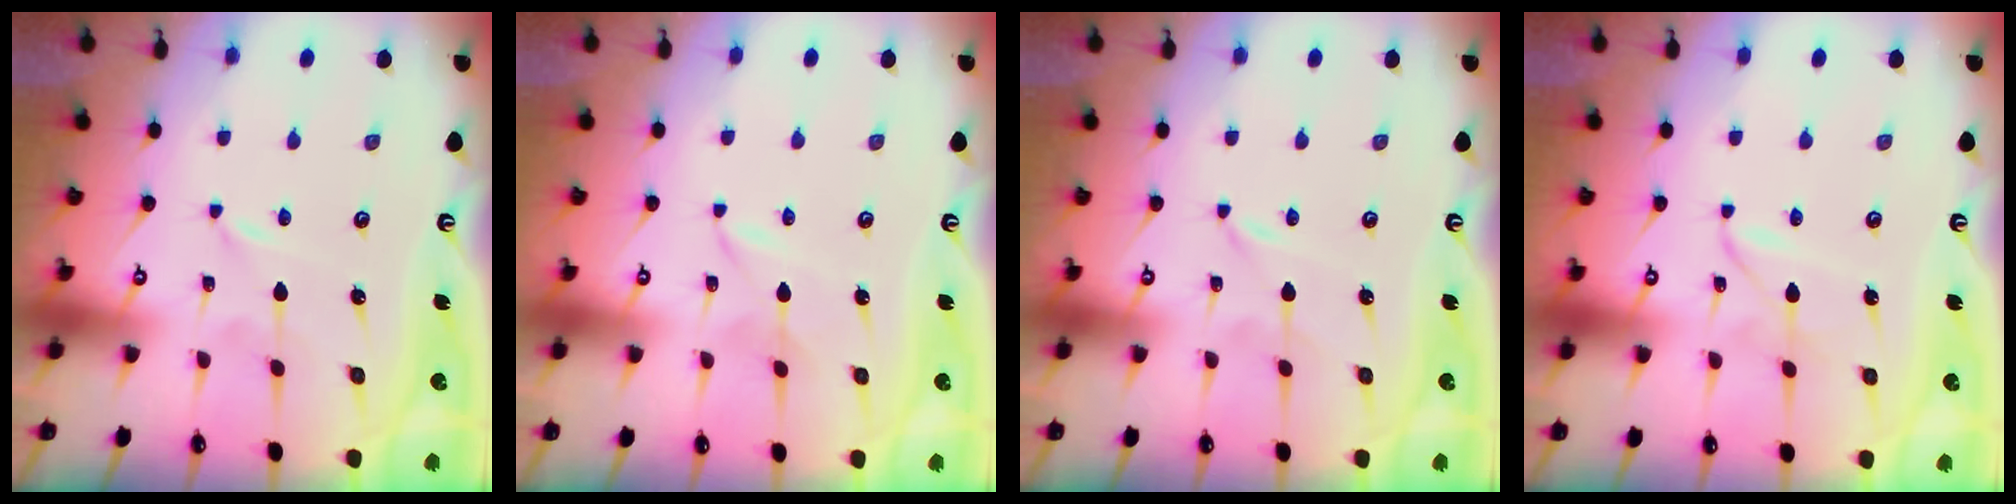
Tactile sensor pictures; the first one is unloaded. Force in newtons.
{"total": 1.3, "press": 1.3, "slide": 0.2}
{"total": 0.0}
{"total": 1.9, "press": 1.9, "slide": 0.2}